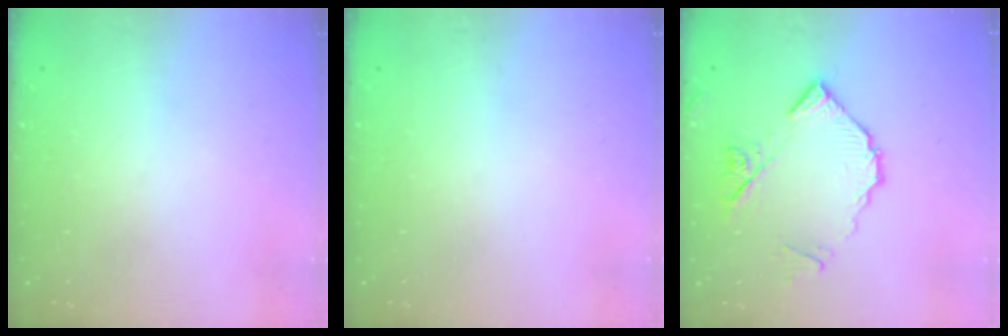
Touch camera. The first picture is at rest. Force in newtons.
{"total": 0.0}
{"total": 10.6, "press": 10.5, "slide": 1.2}